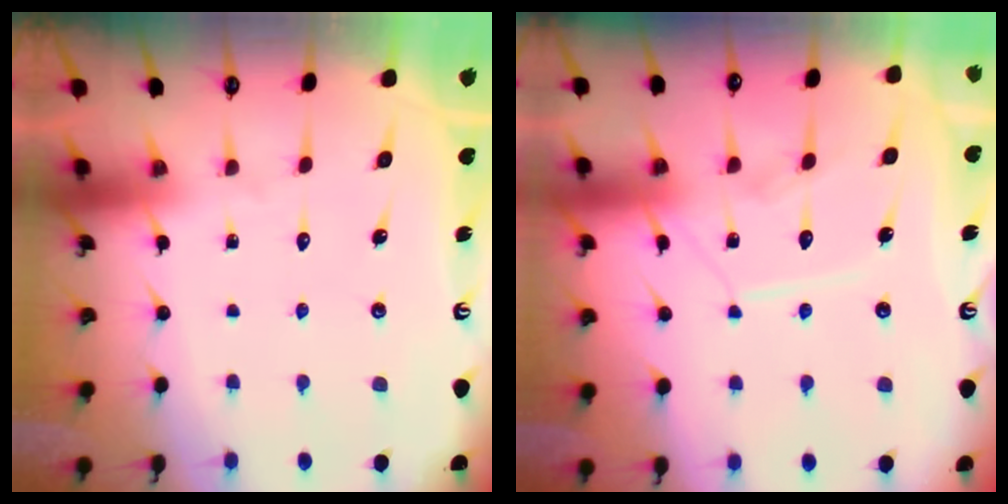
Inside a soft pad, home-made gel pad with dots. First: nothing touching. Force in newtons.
{"total": 10.5, "press": 10.4, "slide": 0.9}